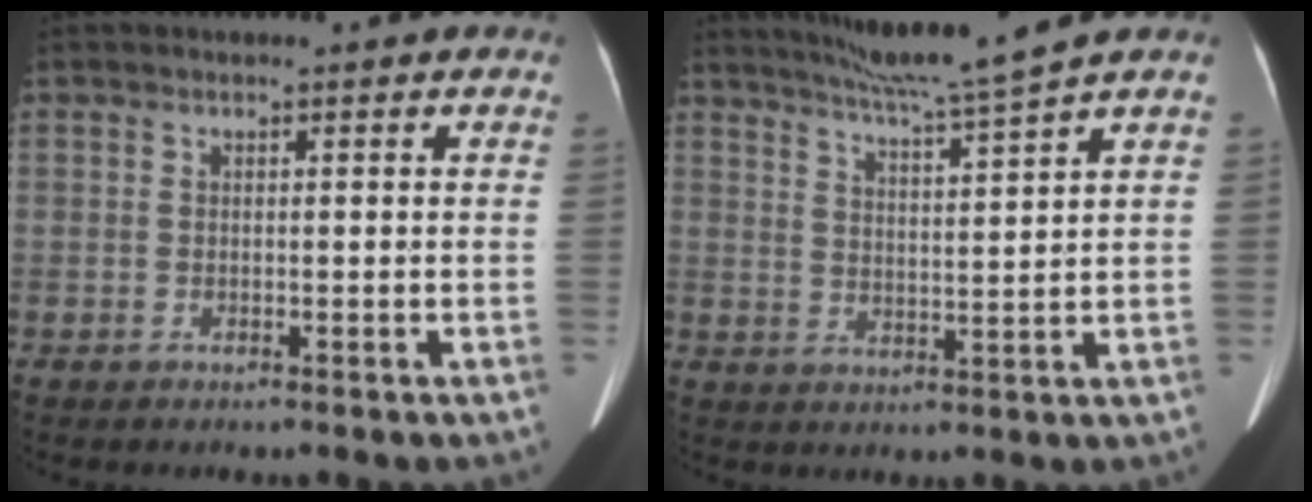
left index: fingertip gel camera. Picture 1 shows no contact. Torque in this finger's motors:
{"motor_torque": [0.34, -0.57, -0.06, 0.04]}